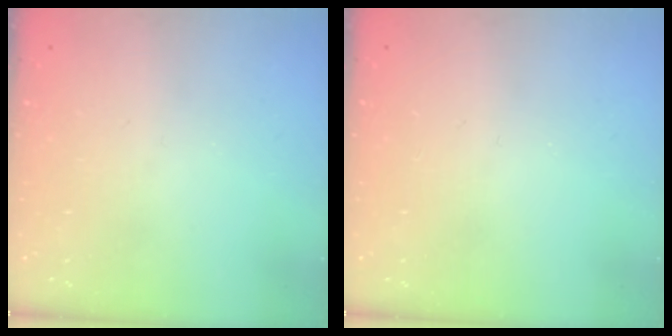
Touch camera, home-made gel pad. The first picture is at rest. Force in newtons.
{"total": 0.0}